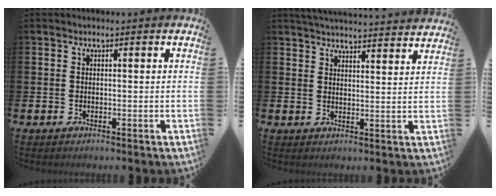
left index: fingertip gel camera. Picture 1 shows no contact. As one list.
[{"total": 4.5, "force": [4.5, -0.2, 0.3], "torque": [-0.010, -0.032, 0.080]}]